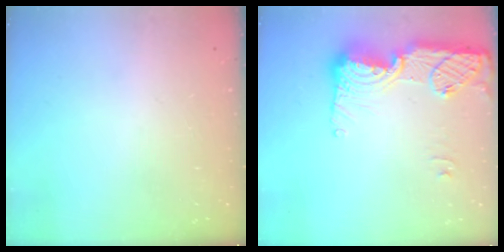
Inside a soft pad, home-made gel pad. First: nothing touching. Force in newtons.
{"total": 16.5, "press": 16.5, "slide": 1.1}